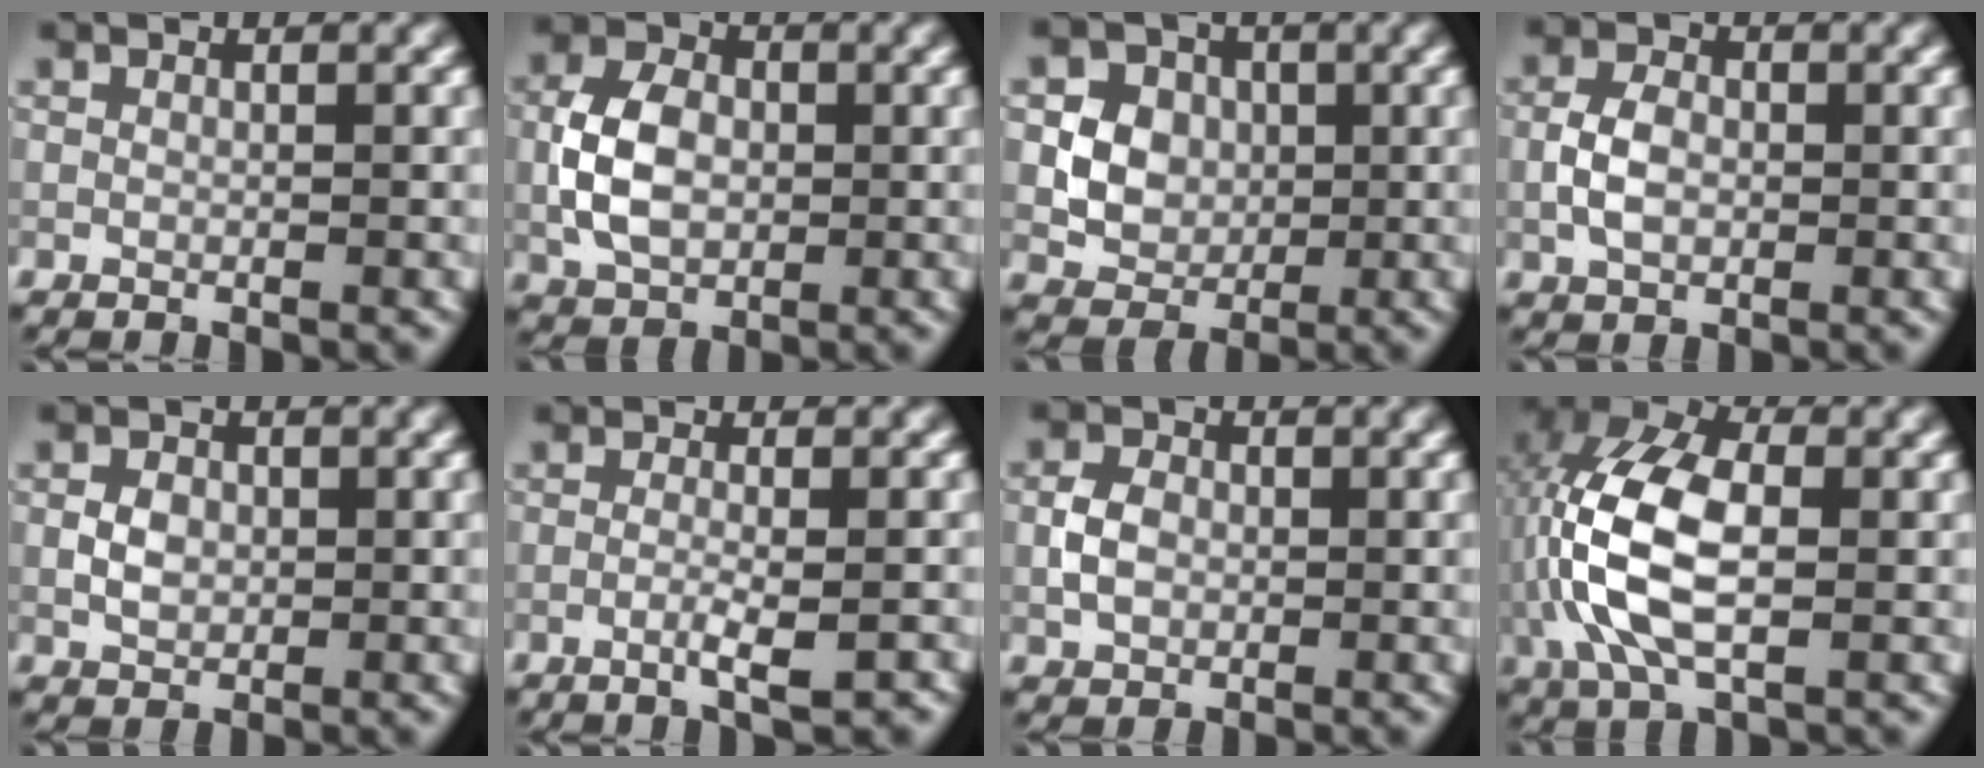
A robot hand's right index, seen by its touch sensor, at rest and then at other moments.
{"total": 5.3, "force": [-0.4, 3.7, 3.7], "torque": [-0.075, 0.005, -0.011]}
{"total": 5.2, "force": [0.8, 4.6, 2.4], "torque": [-0.042, 0.004, 0.014]}
{"total": 3.1, "force": [-0.4, 2.1, 2.3], "torque": [-0.047, 0.002, -0.011]}
{"total": 2.2, "force": [0.0, 1.7, 1.4], "torque": [-0.026, 0.001, -0.004]}
{"total": 2.6, "force": [-1.0, 0.5, 2.4], "torque": [-0.038, 0.003, -0.022]}
{"total": 2.7, "force": [-0.3, 2.1, 1.7], "torque": [-0.033, 0.002, -0.010]}
{"total": 10.4, "force": [-0.6, 5.5, 8.8], "torque": [-0.198, 0.018, -0.021]}